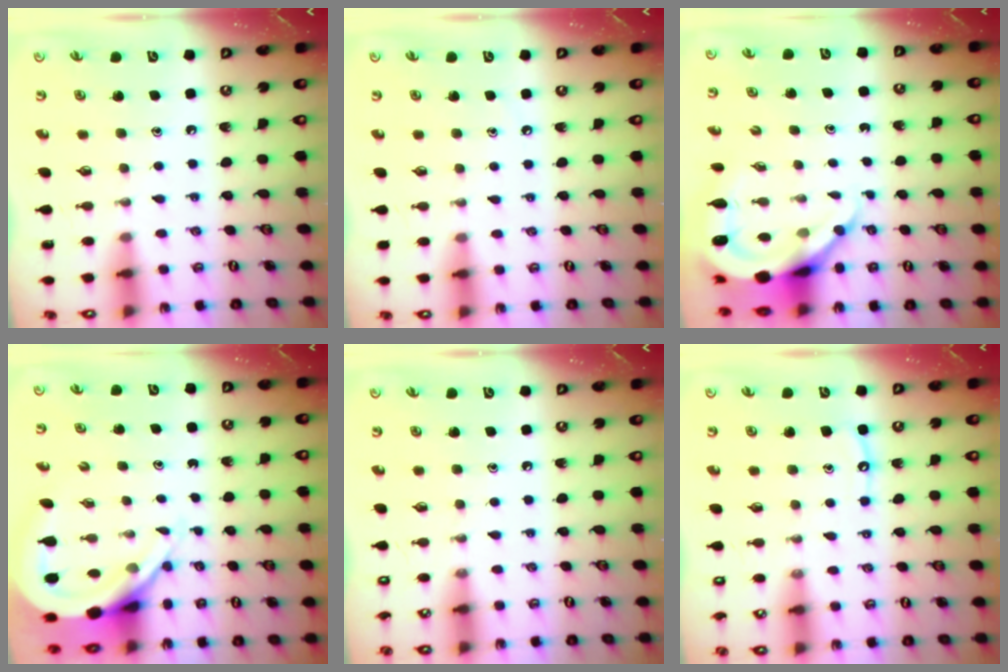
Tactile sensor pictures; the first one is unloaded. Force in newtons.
{"total": 1.5, "press": 1.5, "slide": 0.2}
{"total": 9.5, "press": 9.4, "slide": 1.1}
{"total": 7.8, "press": 7.7, "slide": 0.9}
{"total": 0.0}
{"total": 5.6, "press": 5.6, "slide": 0.7}